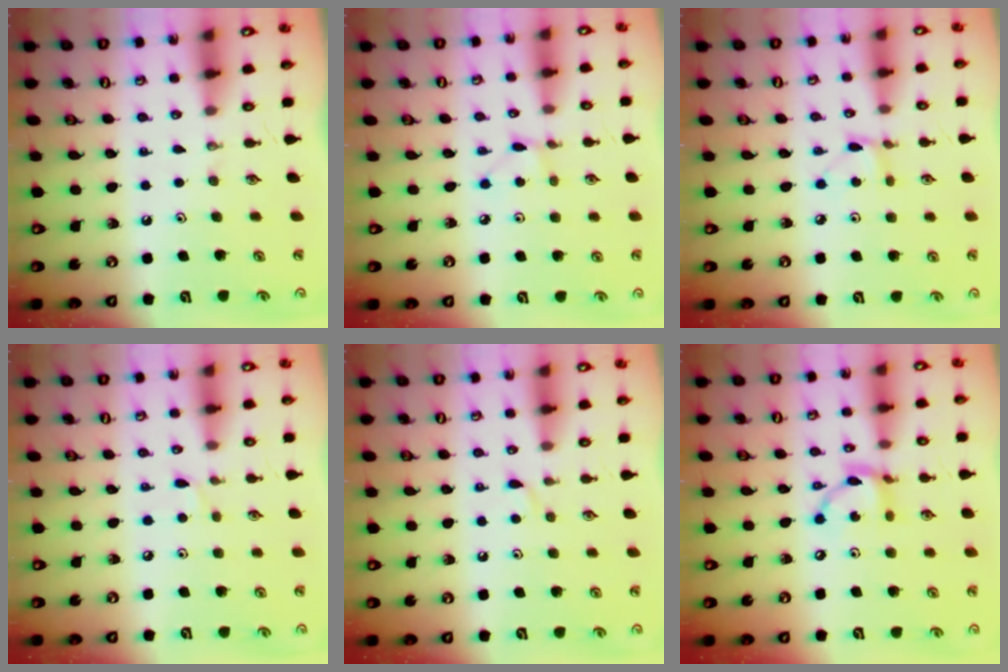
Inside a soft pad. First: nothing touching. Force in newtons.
{"total": 2.7, "press": 2.7, "slide": 0.3}
{"total": 3.7, "press": 3.6, "slide": 0.5}
{"total": 4.1, "press": 4.0, "slide": 0.6}
{"total": 3.7, "press": 3.7, "slide": 0.4}
{"total": 9.4, "press": 9.4, "slide": 0.4}